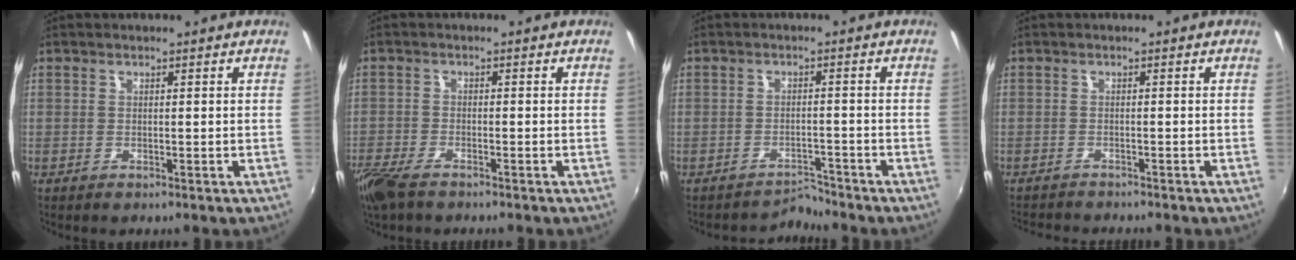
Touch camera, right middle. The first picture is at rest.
{"total": 6.8, "force": [-5.1, 2.1, 3.9], "torque": [-0.109, -0.025, -0.103]}
{"total": 3.0, "force": [-2.8, -0.1, -1.0], "torque": [0.013, 0.010, -0.044]}
{"total": 4.1, "force": [-4.0, 0.2, 1.0], "torque": [-0.033, -0.014, -0.067]}